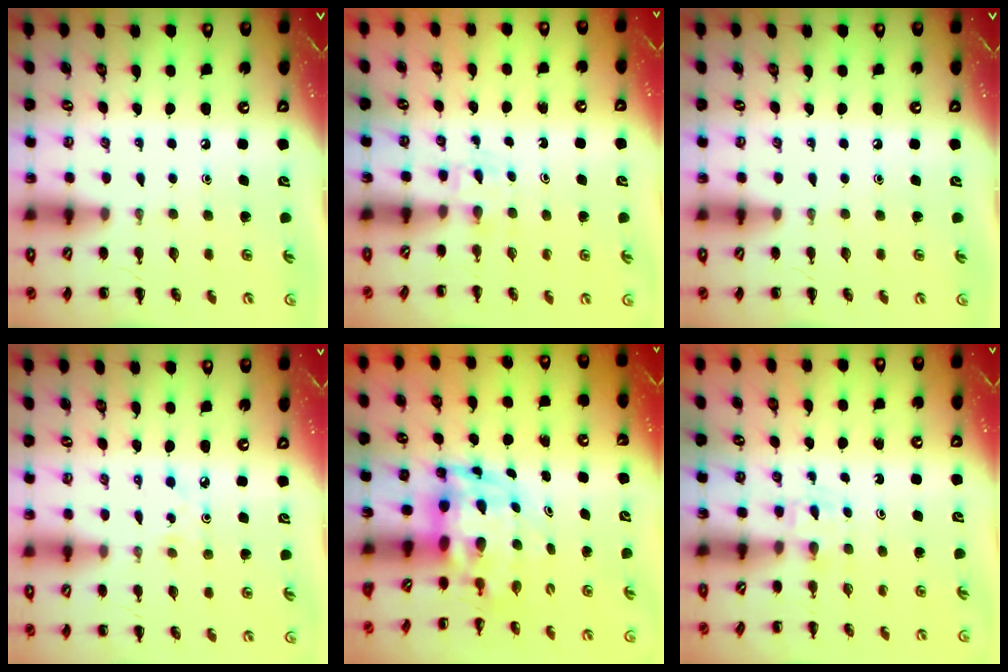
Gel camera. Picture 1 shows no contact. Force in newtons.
{"total": 2.3, "press": 2.1, "slide": 0.8}
{"total": 0.0}
{"total": 2.7, "press": 2.5, "slide": 0.9}
{"total": 4.5, "press": 4.3, "slide": 1.3}
{"total": 2.3, "press": 2.1, "slide": 0.8}